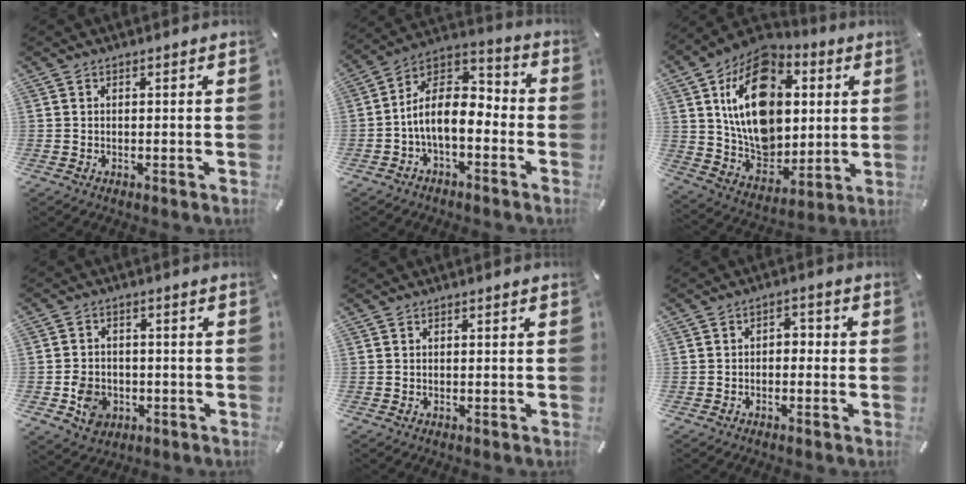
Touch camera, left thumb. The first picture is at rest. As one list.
[{"total": 11.2, "force": [-3.8, 6.7, 8.2], "torque": [-0.168, 0.013, -0.073]}, {"total": 21.0, "force": [5.2, 15.4, 13.3], "torque": [-0.241, -0.026, 0.094]}, {"total": 7.0, "force": [-2.3, 5.9, 3.1], "torque": [-0.053, 0.015, -0.036]}, {"total": 0.0}, {"total": 2.4, "force": [-1.7, 1.4, 1.0], "torque": [-0.020, 0.015, -0.035]}]